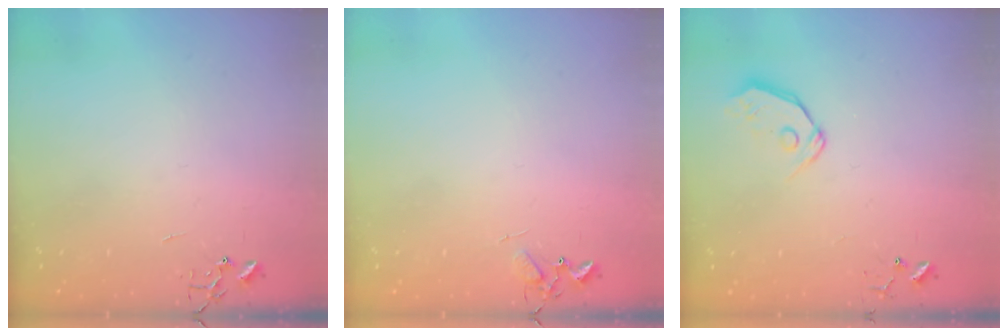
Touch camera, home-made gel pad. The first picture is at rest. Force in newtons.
{"total": 5.9, "press": 5.9, "slide": 0.3}
{"total": 7.3, "press": 7.2, "slide": 0.8}